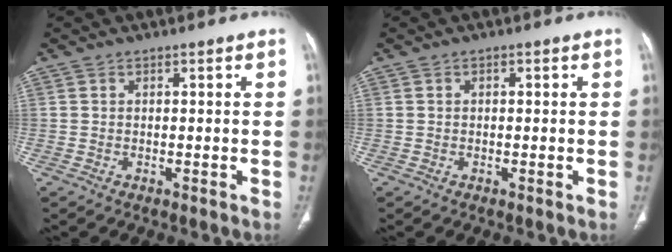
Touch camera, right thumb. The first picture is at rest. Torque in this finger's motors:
{"motor_torque": [0.17, -0.18, -0.10, -0.07, 0.04]}